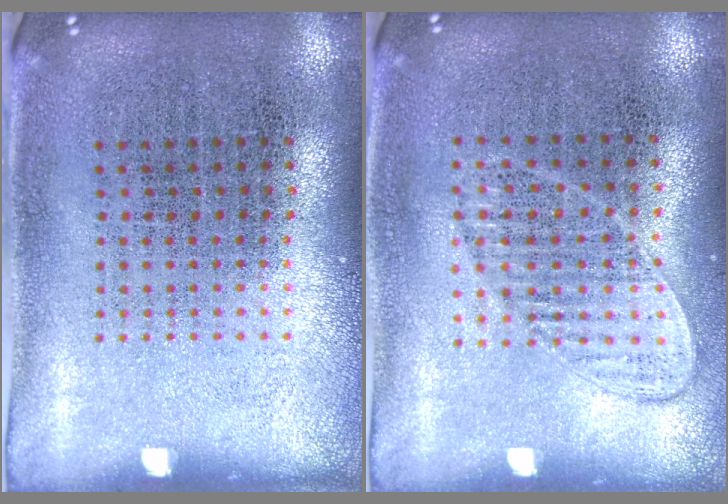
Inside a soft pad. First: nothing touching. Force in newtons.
{"total": 1.0, "press": 1.0, "slide": 0.3}